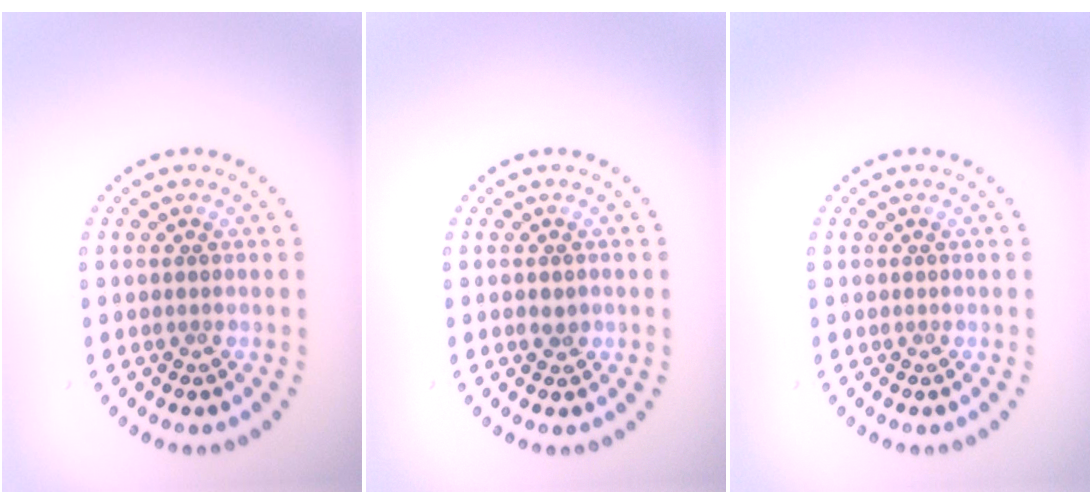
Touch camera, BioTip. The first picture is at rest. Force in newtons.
{"total": 1.0, "press": 1.0, "slide": 0.1}
{"total": 0.0}